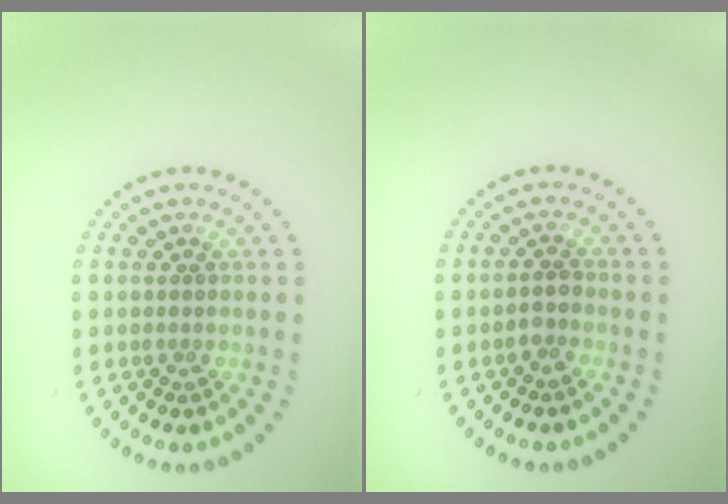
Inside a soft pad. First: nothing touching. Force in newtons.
{"total": 1.3, "press": 1.1, "slide": 0.7}